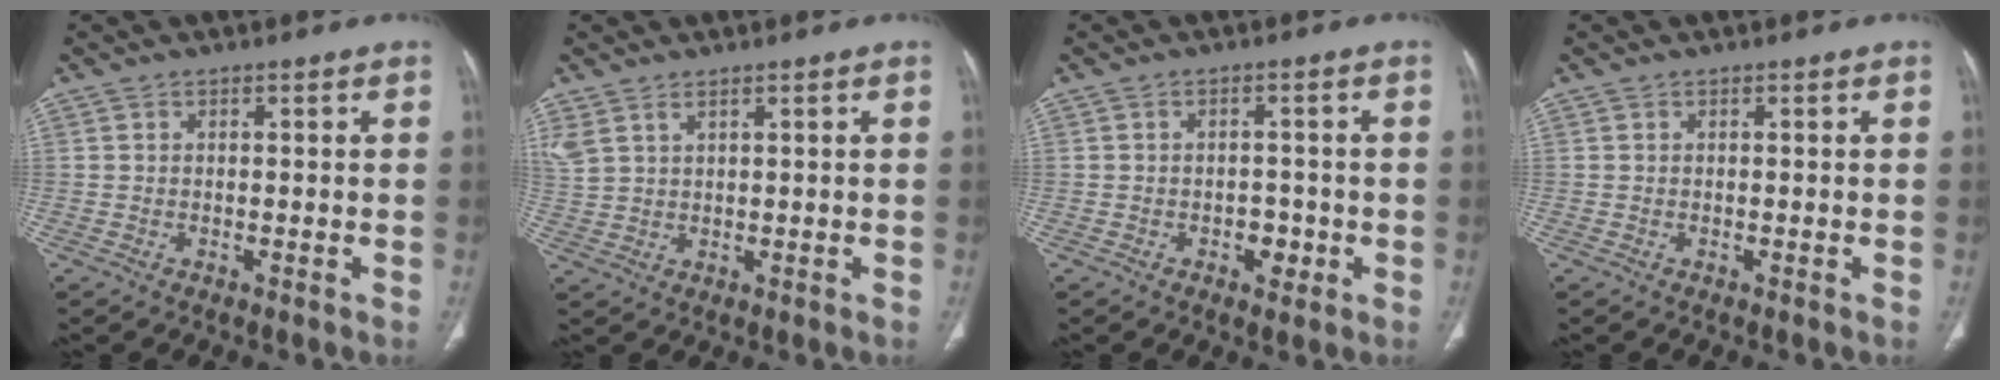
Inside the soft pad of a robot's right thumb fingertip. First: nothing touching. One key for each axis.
{"total": 4.7, "fx": 2.9, "fy": 2.2, "fz": 2.9, "tx": -0.073, "ty": 0.000, "tz": 0.071}
{"total": 3.3, "fx": -1.2, "fy": 2.3, "fz": 2.1, "tx": -0.011, "ty": 0.008, "tz": -0.014}
{"total": 0.0}